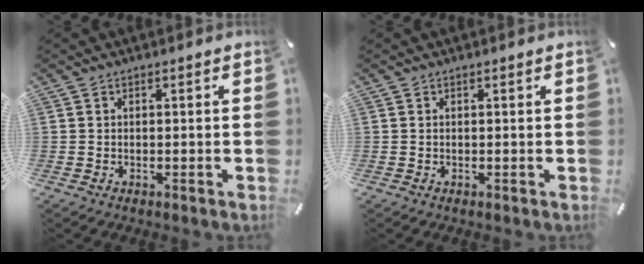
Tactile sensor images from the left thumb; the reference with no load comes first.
{"total": 0.0}